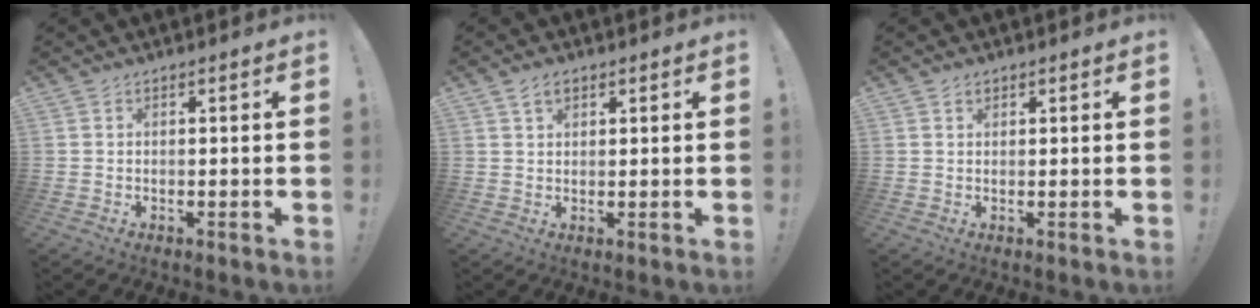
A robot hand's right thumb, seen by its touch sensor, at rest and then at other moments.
{"total": 3.4, "force": [1.9, 1.9, 2.1], "torque": [-0.030, -0.003, 0.033]}
{"total": 1.0, "force": [0.7, 0.7, 0.3], "torque": [0.000, -0.001, 0.012]}